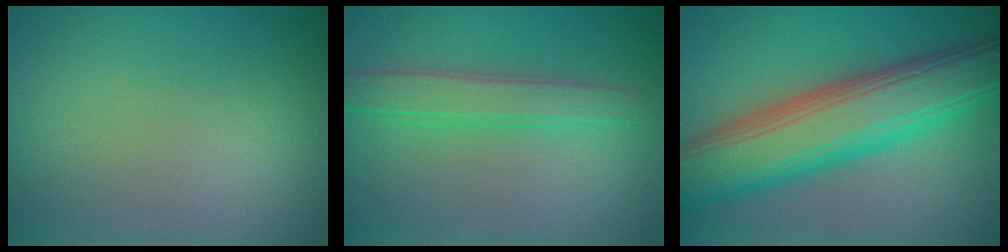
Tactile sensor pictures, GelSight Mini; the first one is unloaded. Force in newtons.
{"total": 2.9, "press": 2.9, "slide": 0.0}
{"total": 10.5, "press": 10.5, "slide": 0.3}